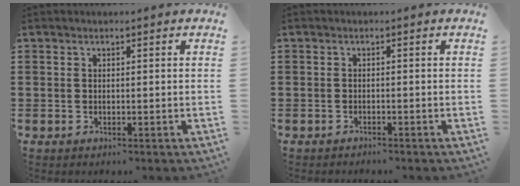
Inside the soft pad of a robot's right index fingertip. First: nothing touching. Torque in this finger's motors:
{"motor_torque": [-1.00, 1.14, 0.00, -0.01]}